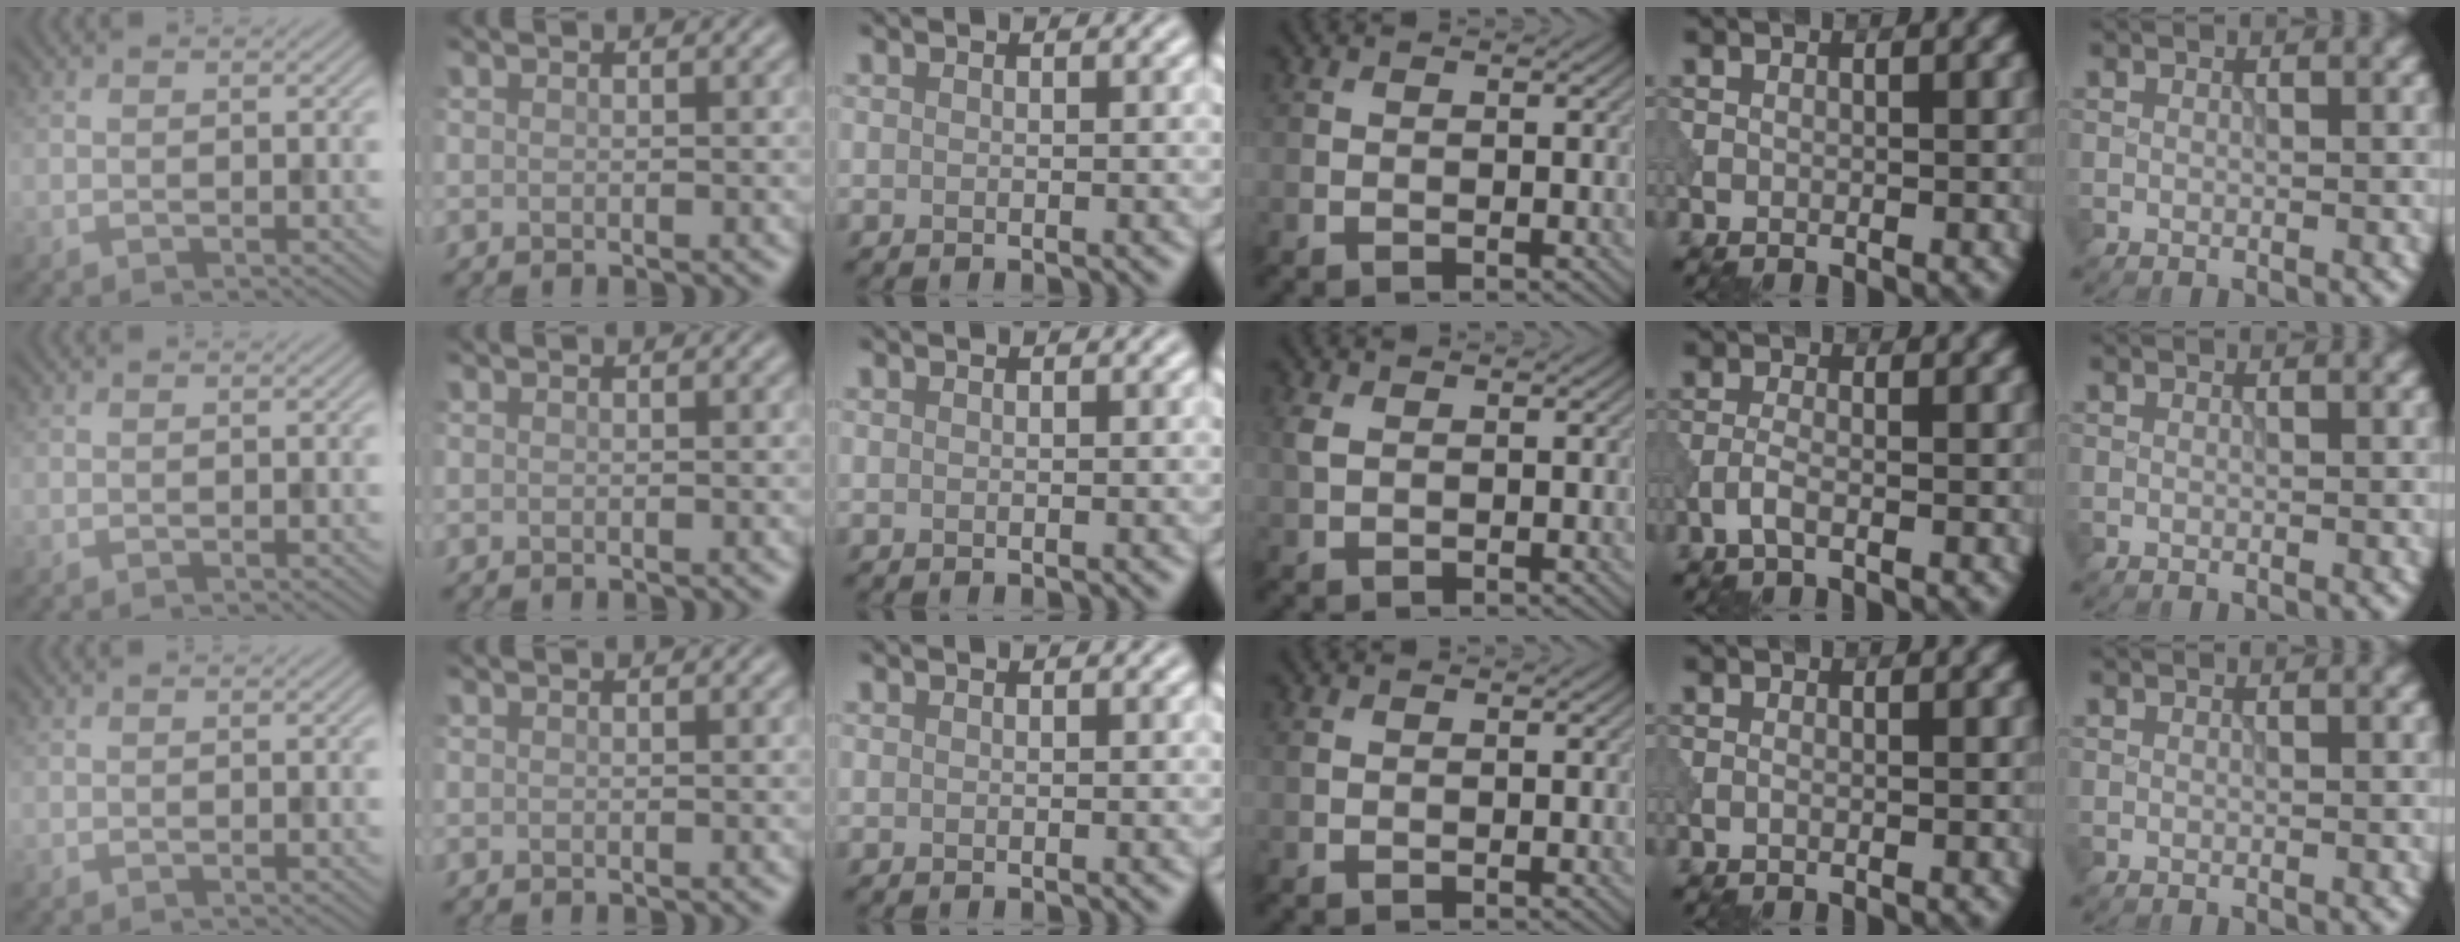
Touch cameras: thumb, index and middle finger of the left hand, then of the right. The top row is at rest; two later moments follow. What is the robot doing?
{"motion": "dispense", "object": "pipette"}